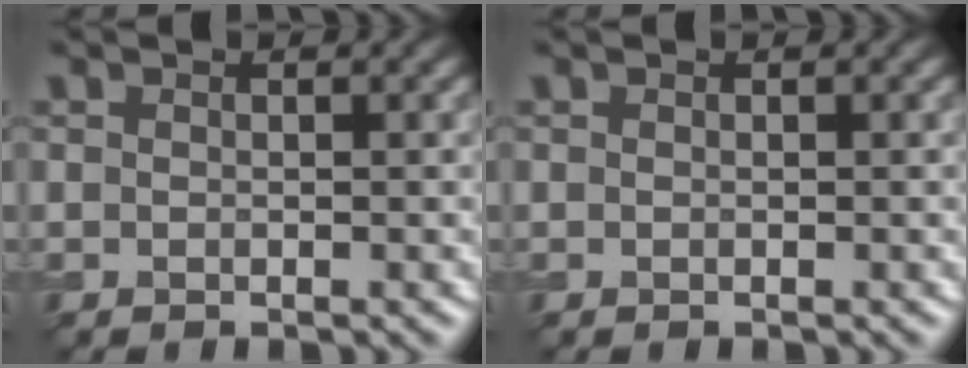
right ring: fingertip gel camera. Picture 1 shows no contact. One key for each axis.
{"total": 0.0}